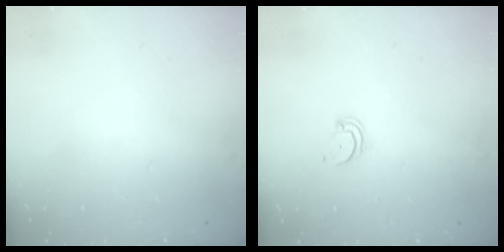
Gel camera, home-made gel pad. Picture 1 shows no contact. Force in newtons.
{"total": 3.5, "press": 3.4, "slide": 0.3}